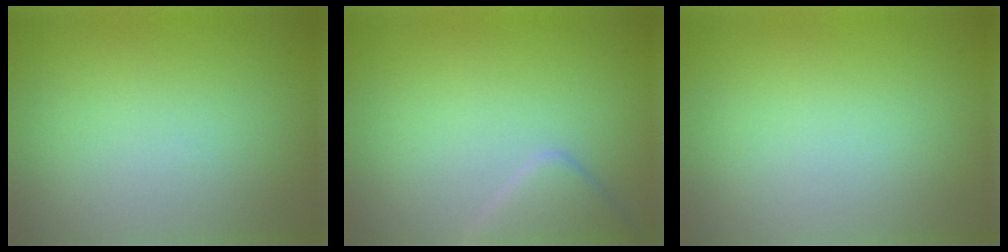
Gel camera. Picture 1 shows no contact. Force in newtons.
{"total": 2.6, "press": 2.6, "slide": 0.2}
{"total": 0.0}